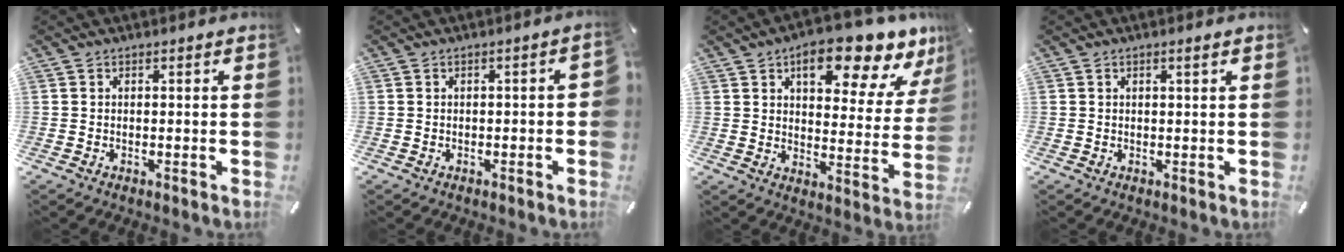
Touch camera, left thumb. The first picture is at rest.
{"total": 2.6, "force": [-0.6, 1.1, 2.3], "torque": [-0.036, 0.007, -0.010]}
{"total": 15.7, "force": [10.7, 6.7, 9.4], "torque": [-0.110, -0.072, 0.172]}
{"total": 0.9, "force": [0.4, 0.0, 0.8], "torque": [-0.015, -0.001, 0.007]}